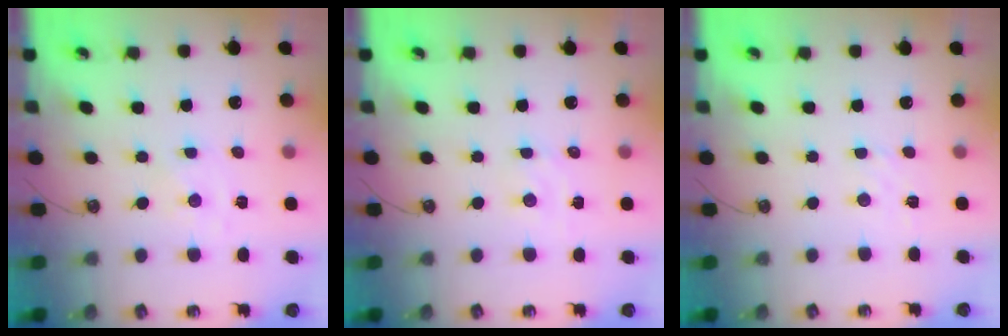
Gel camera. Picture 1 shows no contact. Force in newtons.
{"total": 2.6, "press": 2.6, "slide": 0.3}
{"total": 2.2, "press": 2.1, "slide": 0.5}